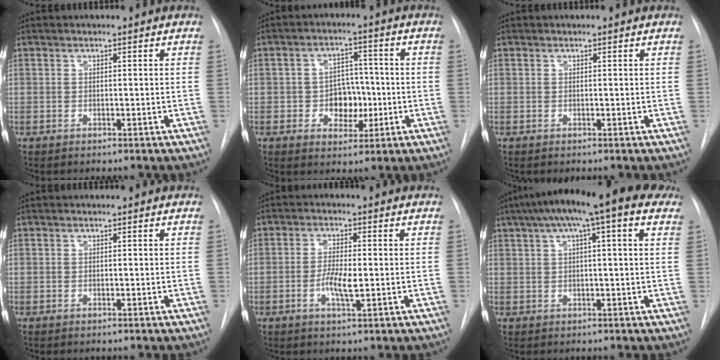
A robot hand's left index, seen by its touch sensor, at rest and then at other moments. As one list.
[{"total": 6.3, "force": [-1.3, 4.6, 4.2], "torque": [-0.060, 0.015, -0.016]}, {"total": 0.0}, {"total": 0.0}, {"total": 4.3, "force": [-0.9, 1.0, 4.1], "torque": [-0.079, -0.004, -0.017]}, {"total": 15.4, "force": [9.3, 2.9, 11.9], "torque": [-0.199, 0.059, 0.126]}]